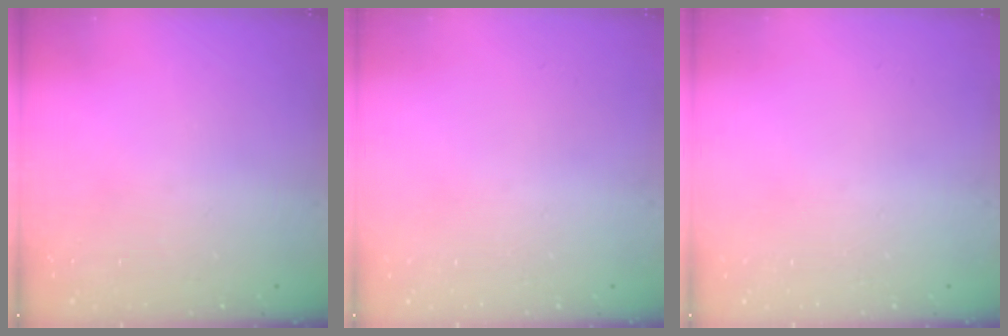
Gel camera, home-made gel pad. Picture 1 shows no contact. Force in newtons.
{"total": 0.0}
{"total": 0.0}